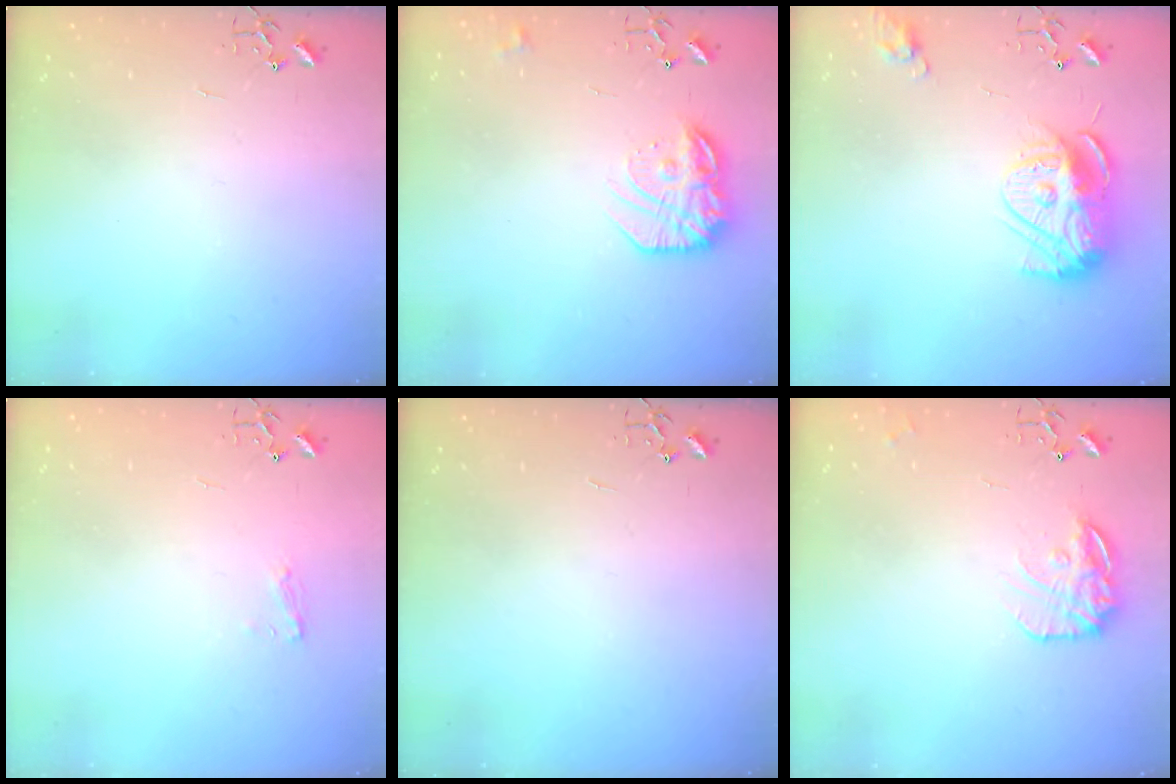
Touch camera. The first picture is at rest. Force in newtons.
{"total": 17.3, "press": 17.2, "slide": 1.2}
{"total": 13.5, "press": 13.4, "slide": 1.1}
{"total": 5.7, "press": 5.7, "slide": 0.7}
{"total": 0.0}
{"total": 13.7, "press": 13.7, "slide": 0.9}